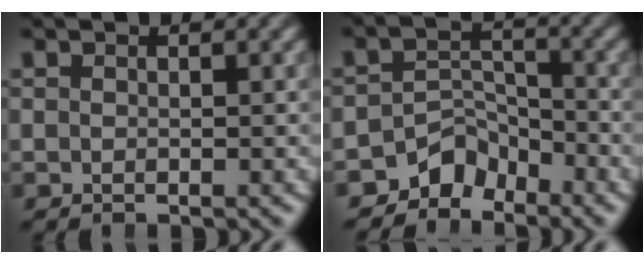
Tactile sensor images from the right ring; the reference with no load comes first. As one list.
[{"total": 6.2, "force": [-3.9, 4.3, 2.2], "torque": [-0.035, -0.015, -0.069]}]